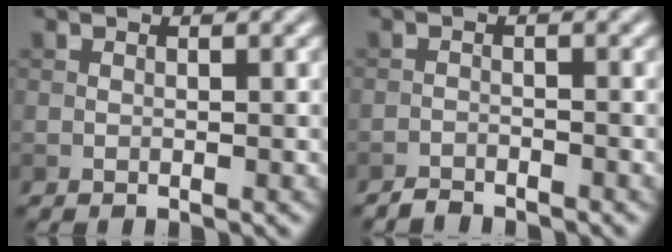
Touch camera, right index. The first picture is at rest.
{"total": 1.4, "force": [-1.4, 0.2, 0.1], "torque": [0.000, 0.003, -0.029]}